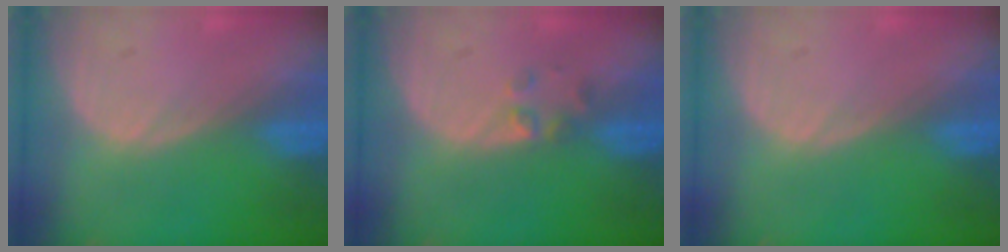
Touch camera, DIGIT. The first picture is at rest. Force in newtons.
{"total": 1.9, "press": 1.7, "slide": 0.8}
{"total": 0.0}